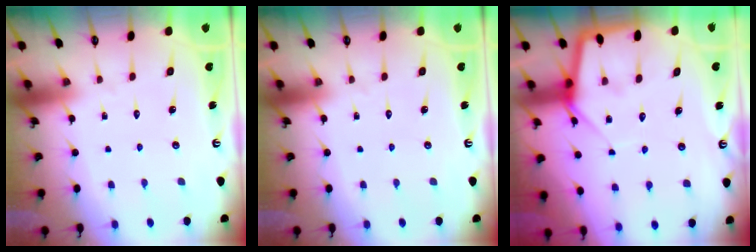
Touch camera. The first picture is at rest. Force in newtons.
{"total": 0.0}
{"total": 6.5, "press": 6.5, "slide": 0.5}